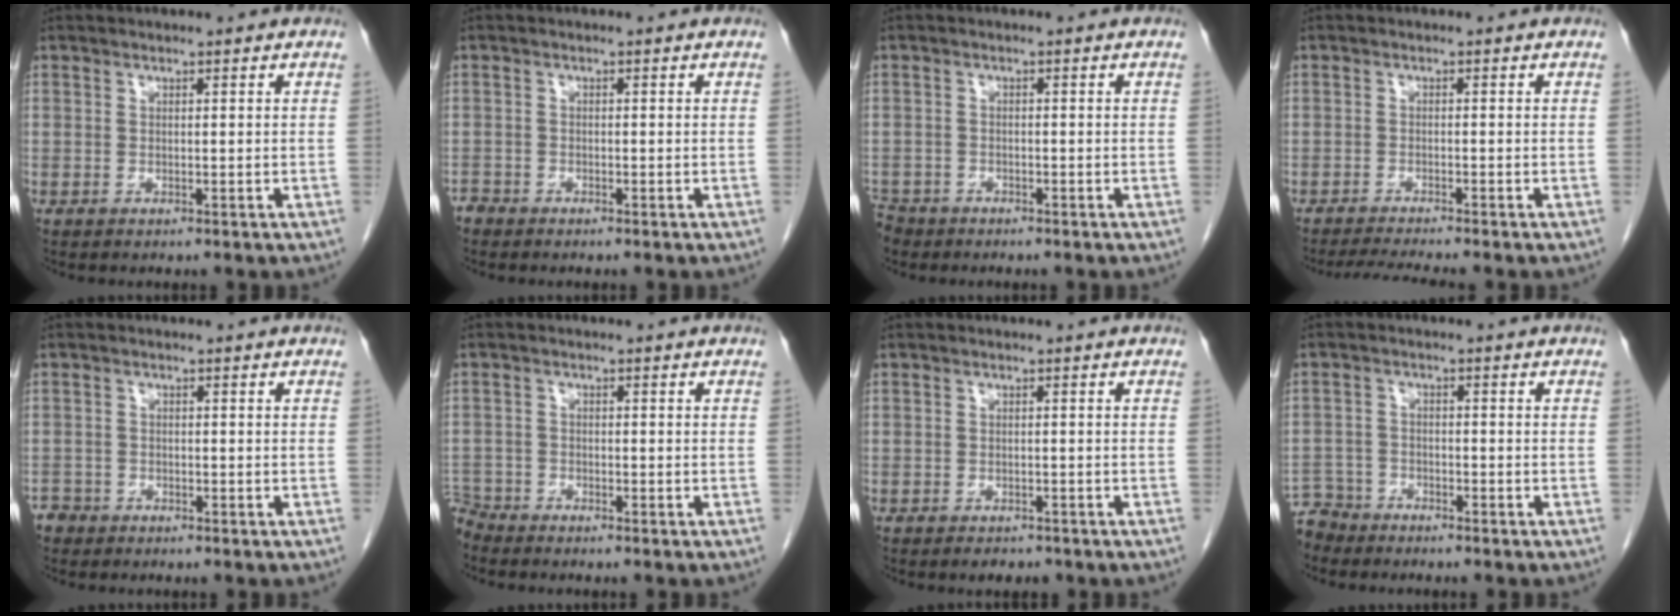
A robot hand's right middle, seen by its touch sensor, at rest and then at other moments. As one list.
[{"total": 1.4, "force": [-1.3, 0.5, -0.1], "torque": [0.003, 0.000, -0.023]}, {"total": 3.5, "force": [-3.0, 1.8, 0.1], "torque": [-0.001, -0.003, -0.058]}, {"total": 4.8, "force": [-4.3, -0.9, 1.9], "torque": [-0.031, -0.018, -0.073]}, {"total": 2.1, "force": [-1.7, 1.2, -0.2], "torque": [0.001, 0.005, -0.033]}, {"total": 3.3, "force": [-3.2, 0.5, -0.4], "torque": [0.014, -0.009, -0.060]}, {"total": 2.2, "force": [-1.8, 1.0, 0.7], "torque": [-0.012, 0.000, -0.020]}, {"total": 5.0, "force": [-4.6, 1.7, -0.8], "torque": [0.018, -0.006, -0.091]}]